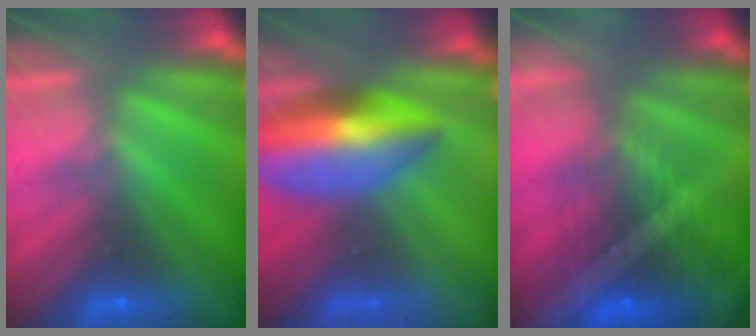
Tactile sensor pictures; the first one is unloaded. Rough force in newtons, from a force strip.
{"total": 5.8}
{"total": 9.6}